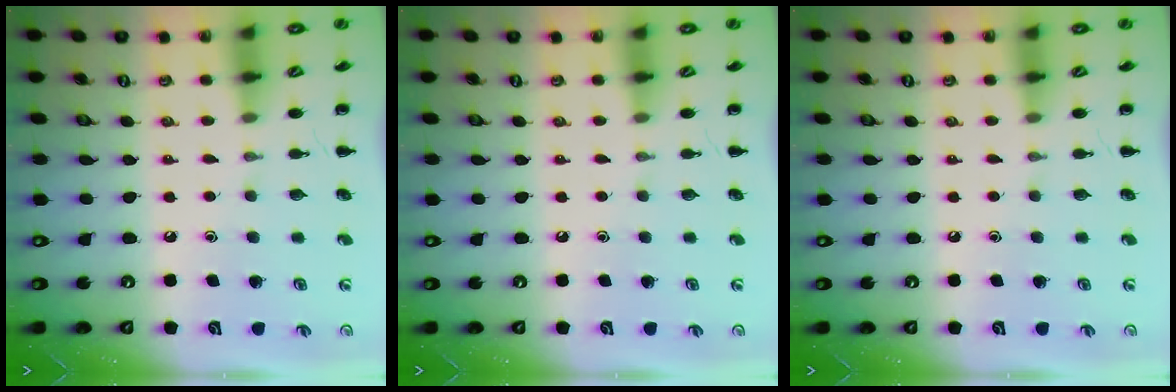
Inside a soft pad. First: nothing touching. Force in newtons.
{"total": 0.0}
{"total": 0.0}